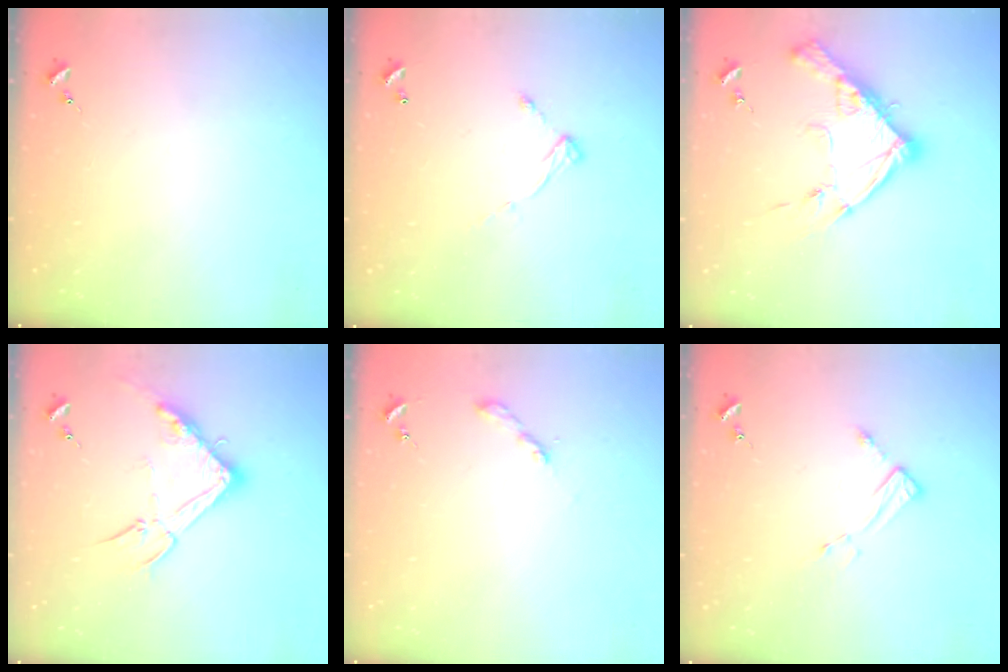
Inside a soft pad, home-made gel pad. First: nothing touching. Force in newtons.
{"total": 6.9, "press": 6.9, "slide": 0.5}
{"total": 16.4, "press": 16.3, "slide": 1.4}
{"total": 15.2, "press": 15.2, "slide": 0.6}
{"total": 2.0, "press": 2.0, "slide": 0.2}
{"total": 4.4, "press": 4.4, "slide": 0.2}